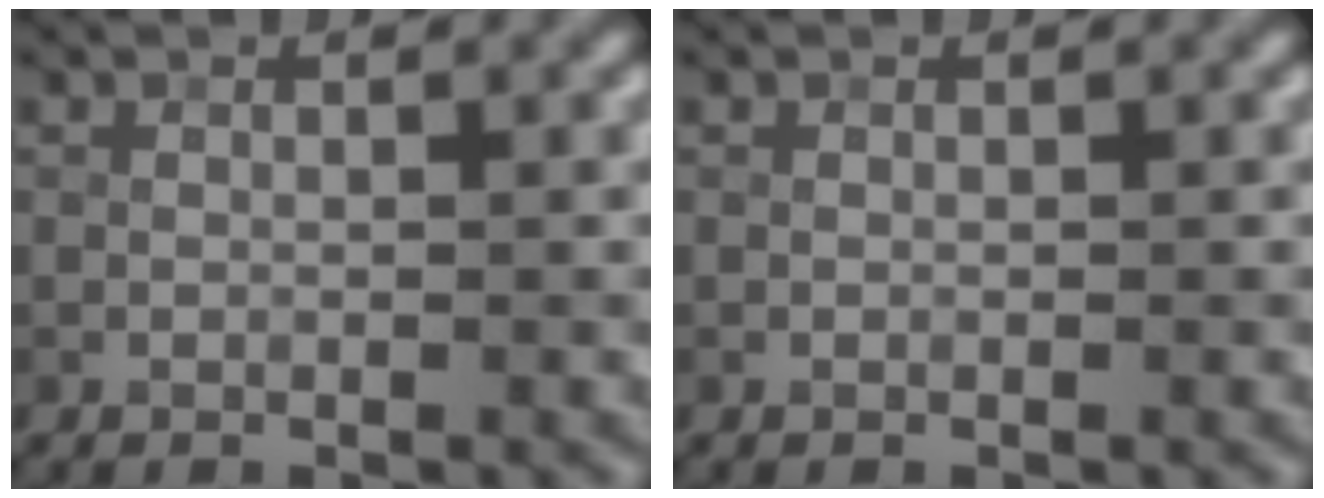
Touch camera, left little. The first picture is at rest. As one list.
[{"total": 0.0}]